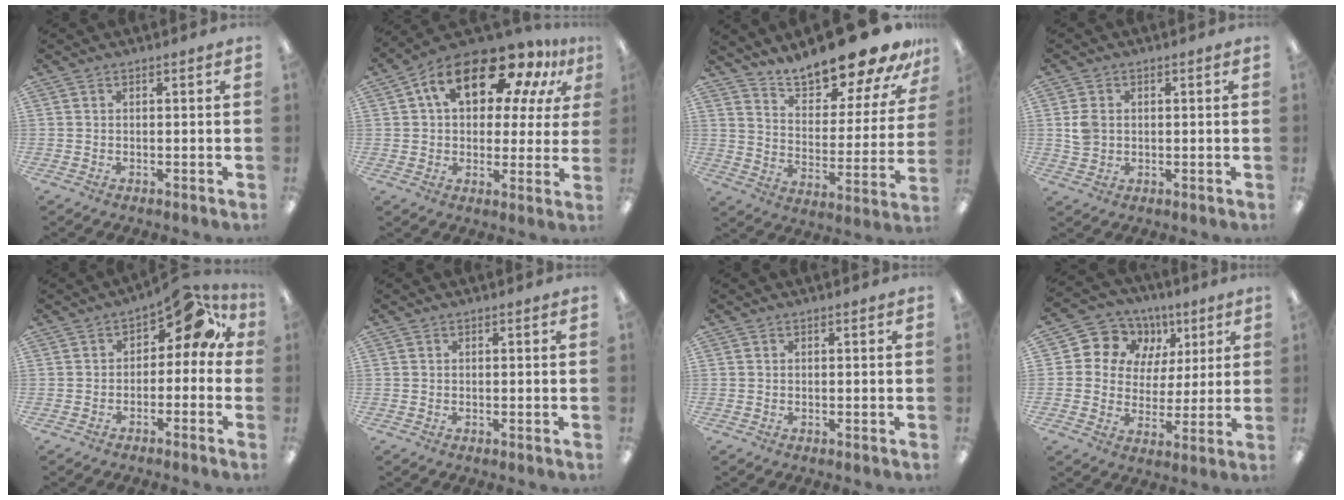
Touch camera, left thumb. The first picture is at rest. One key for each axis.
{"total": 19.3, "fx": 10.3, "fy": 10.2, "fz": 12.7, "tx": -0.216, "ty": -0.033, "tz": 0.177}
{"total": 18.4, "fx": 16.4, "fy": 4.0, "fz": 7.2, "tx": -0.110, "ty": -0.129, "tz": 0.278}
{"total": 4.2, "fx": 0.4, "fy": 3.5, "fz": 2.2, "tx": -0.037, "ty": 0.004, "tz": 0.006}
{"total": 8.7, "fx": 2.9, "fy": 4.8, "fz": 6.6, "tx": -0.090, "ty": -0.010, "tz": 0.048}
{"total": 0.0}
{"total": 0.0}
{"total": 10.1, "fx": 4.3, "fy": 8.9, "fz": 1.9, "tx": -0.046, "ty": -0.024, "tz": 0.085}